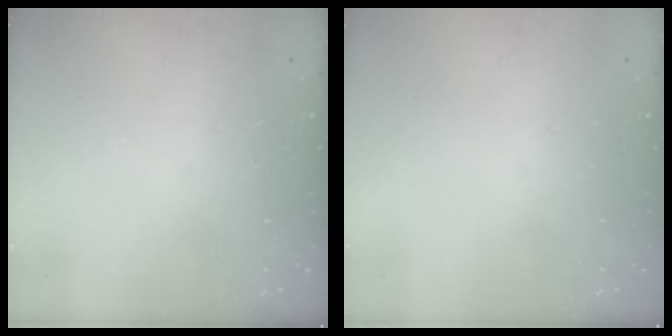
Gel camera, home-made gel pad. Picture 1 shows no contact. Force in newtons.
{"total": 0.0}